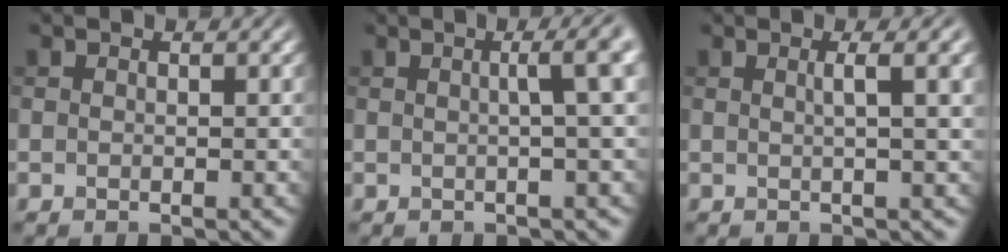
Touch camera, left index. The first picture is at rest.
{"total": 4.3, "force": [0.7, 1.0, 4.2], "torque": [-0.038, 0.020, 0.006]}
{"total": 4.2, "force": [1.1, 1.3, 3.8], "torque": [-0.036, 0.011, 0.009]}